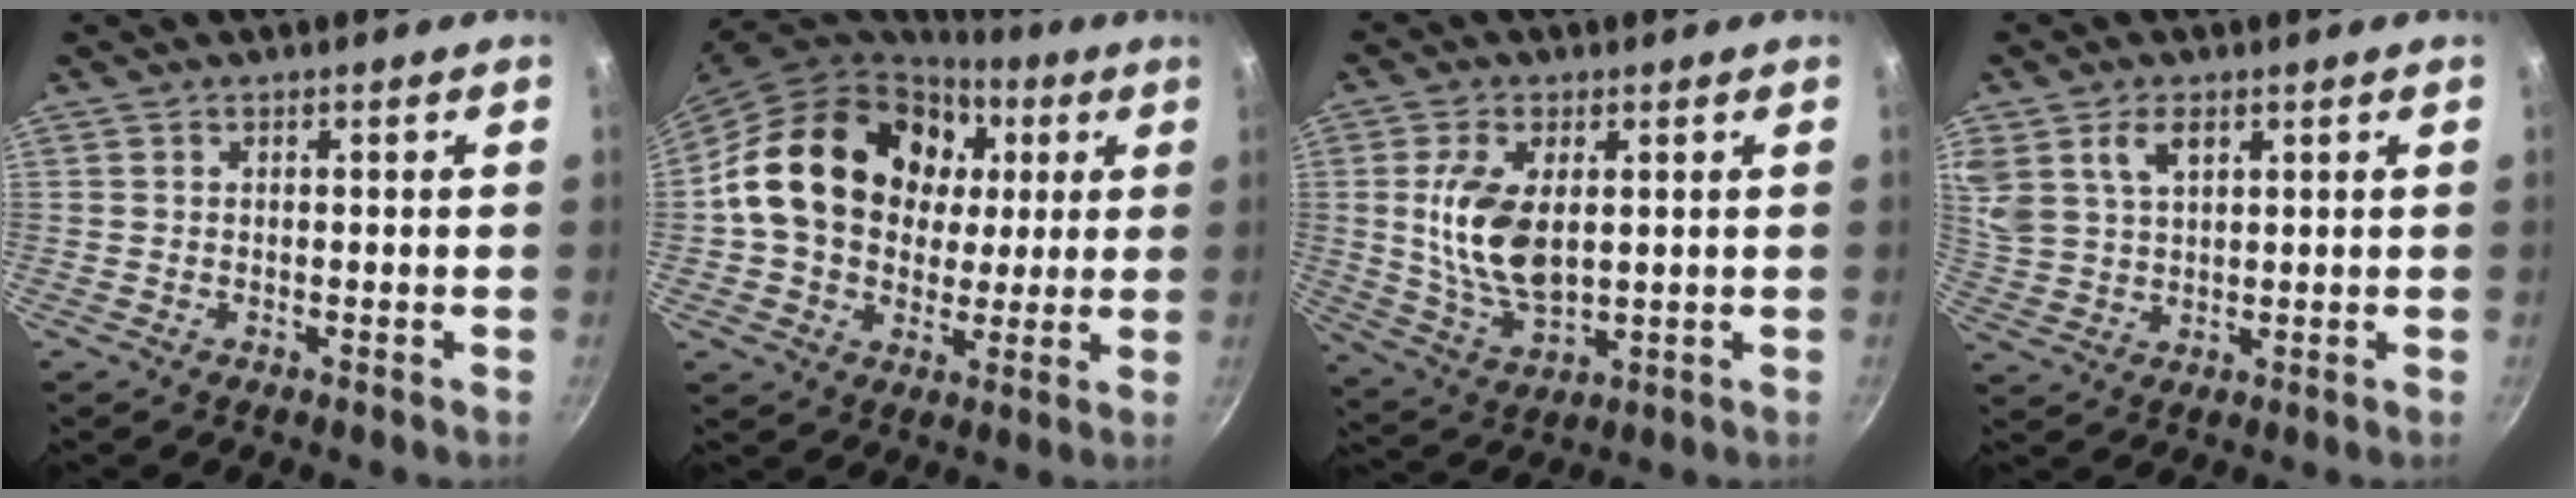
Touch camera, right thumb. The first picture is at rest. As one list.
[{"total": 22.2, "force": [4.7, 17.3, 13.0], "torque": [-0.203, 0.015, 0.078]}, {"total": 12.4, "force": [1.9, 6.7, 10.2], "torque": [-0.189, -0.015, 0.044]}, {"total": 8.3, "force": [4.2, 5.0, 5.1], "torque": [-0.088, -0.009, 0.087]}]